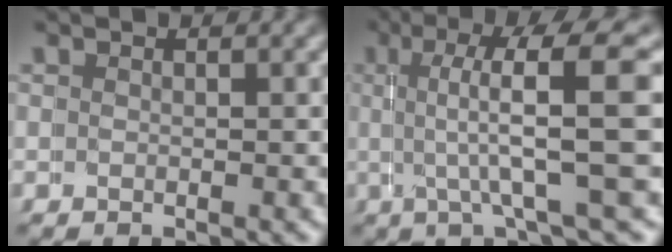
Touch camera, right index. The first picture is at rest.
{"total": 6.7, "force": [1.2, -0.4, 6.6], "torque": [-0.096, 0.005, 0.018]}